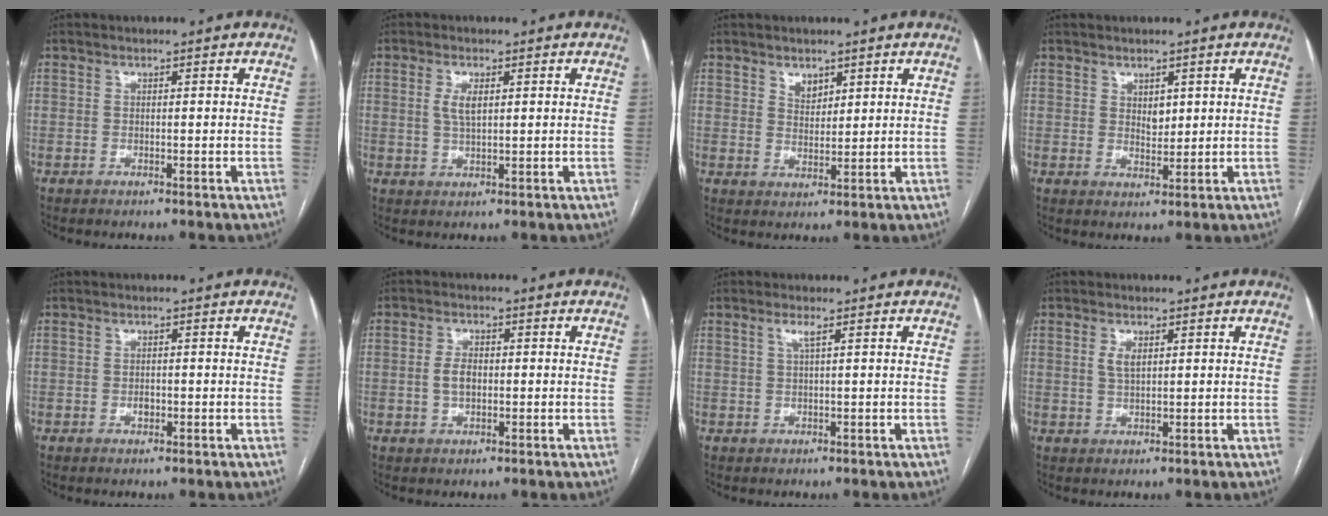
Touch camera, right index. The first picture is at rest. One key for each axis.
{"total": 3.3, "fx": 0.9, "fy": 1.2, "fz": 2.9, "tx": -0.062, "ty": 0.000, "tz": 0.019}
{"total": 2.8, "fx": 1.9, "fy": 1.7, "fz": 1.2, "tx": -0.022, "ty": -0.003, "tz": 0.040}
{"total": 2.4, "fx": 1.0, "fy": 1.4, "fz": 1.6, "tx": -0.024, "ty": -0.005, "tz": 0.021}
{"total": 1.4, "fx": -0.3, "fy": 0.9, "fz": 1.0, "tx": -0.019, "ty": 0.001, "tz": -0.003}
{"total": 3.2, "fx": -0.2, "fy": 1.9, "fz": 2.6, "tx": -0.054, "ty": 0.004, "tz": -0.002}
{"total": 1.6, "fx": 0.7, "fy": -0.1, "fz": 1.4, "tx": -0.034, "ty": 0.003, "tz": 0.015}
{"total": 2.5, "fx": 0.9, "fy": 1.1, "fz": 2.1, "tx": -0.043, "ty": 0.000, "tz": 0.020}